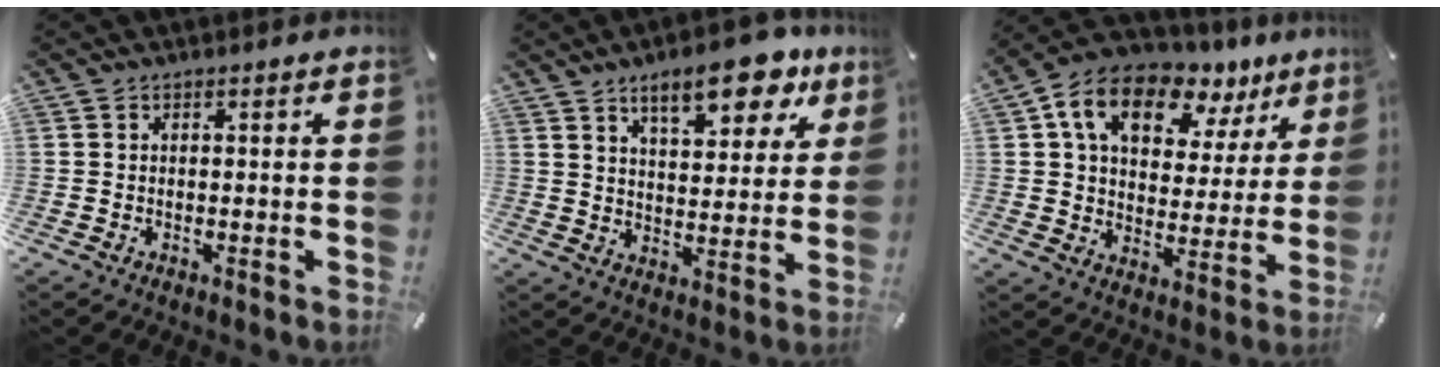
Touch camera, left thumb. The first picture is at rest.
{"total": 13.8, "force": [9.2, 5.6, 8.6], "torque": [-0.111, -0.046, 0.152]}
{"total": 13.8, "force": [8.3, 8.7, 6.8], "torque": [-0.117, -0.046, 0.150]}